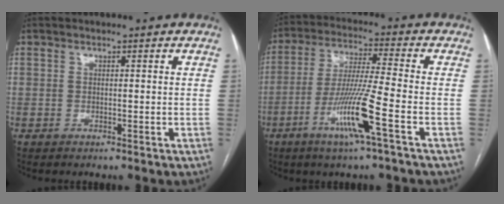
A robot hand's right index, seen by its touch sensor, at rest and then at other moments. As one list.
[{"total": 11.3, "force": [-4.8, -0.9, 10.2], "torque": [-0.201, -0.015, -0.094]}]